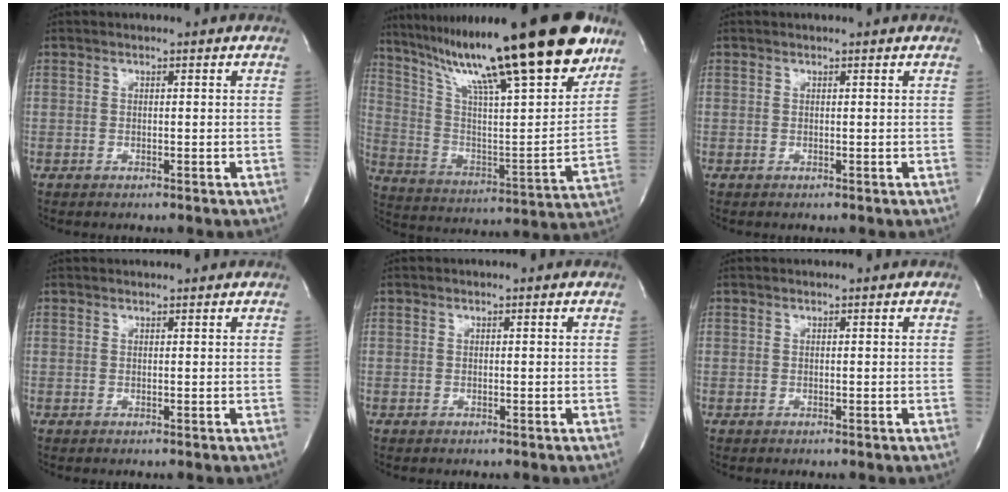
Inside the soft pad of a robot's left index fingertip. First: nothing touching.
{"total": 29.9, "force": [21.9, 3.1, 20.2], "torque": [-0.342, -0.007, 0.340]}
{"total": 0.7, "force": [0.7, 0.0, 0.1], "torque": [-0.004, 0.002, 0.007]}
{"total": 2.4, "force": [2.3, 0.1, 0.4], "torque": [-0.005, 0.023, 0.033]}
{"total": 0.0}
{"total": 0.0}